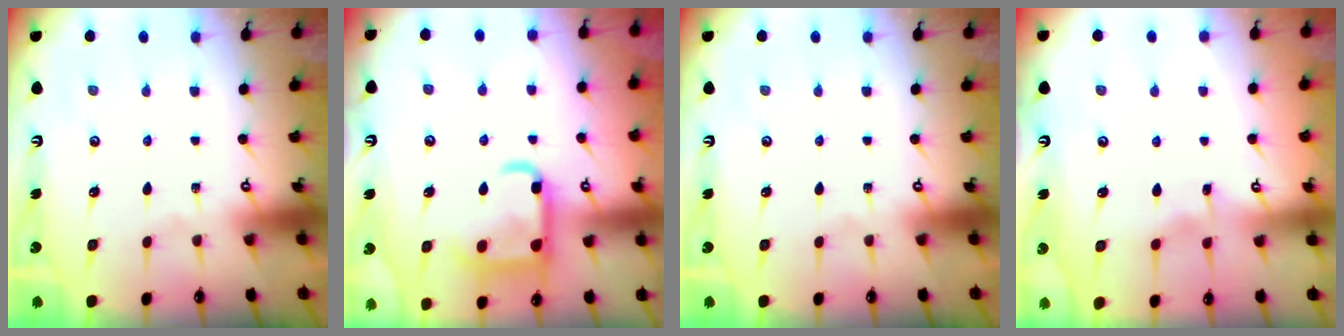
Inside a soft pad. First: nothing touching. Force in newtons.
{"total": 16.1, "press": 16.0, "slide": 1.5}
{"total": 0.0}
{"total": 3.7, "press": 3.6, "slide": 0.4}